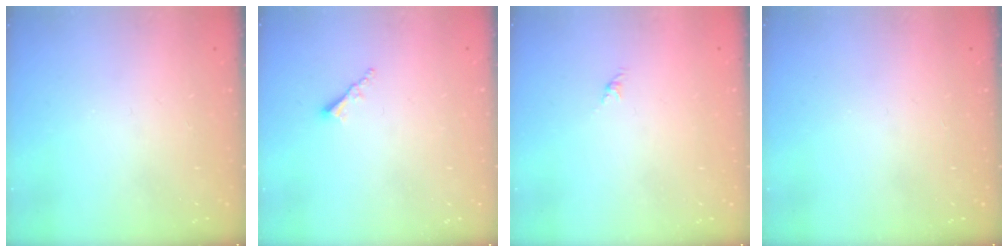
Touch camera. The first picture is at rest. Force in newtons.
{"total": 1.7, "press": 1.7, "slide": 0.3}
{"total": 0.0}
{"total": 0.0}